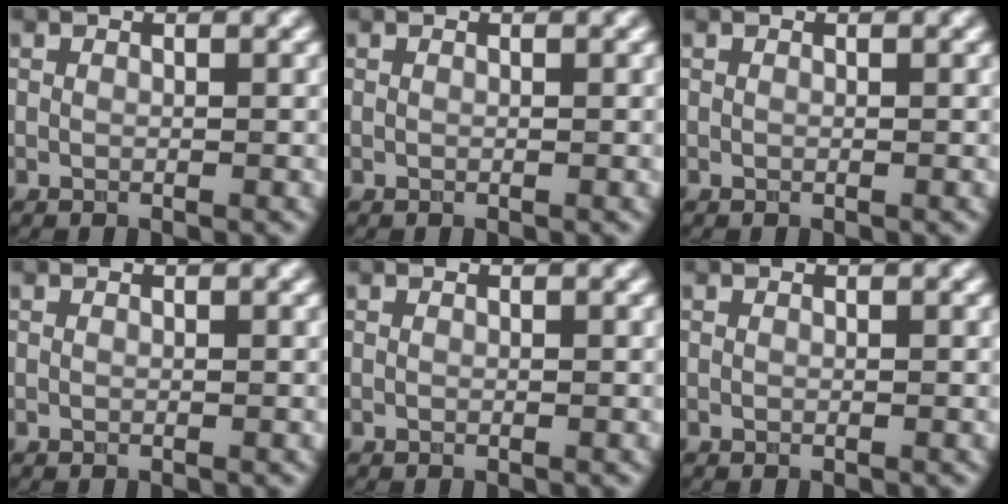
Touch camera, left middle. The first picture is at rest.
{"total": 0.0}
{"total": 0.0}
{"total": 0.0}
{"total": 0.0}
{"total": 0.0}